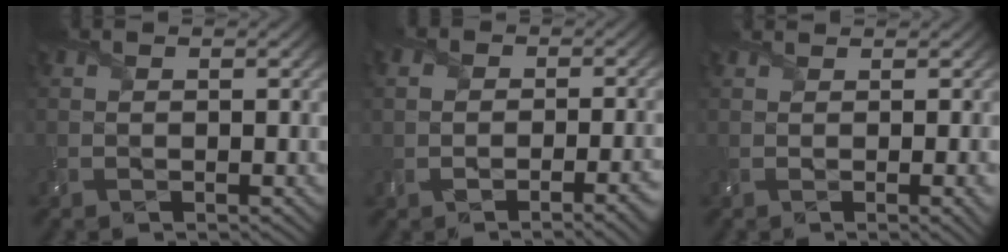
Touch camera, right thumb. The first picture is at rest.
{"total": 4.9, "force": [-1.4, 3.5, 3.2], "torque": [-0.028, 0.002, -0.028]}
{"total": 3.0, "force": [0.7, 0.7, 2.9], "torque": [-0.043, 0.008, 0.008]}